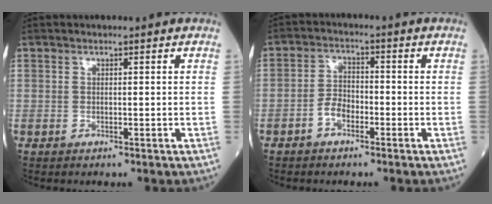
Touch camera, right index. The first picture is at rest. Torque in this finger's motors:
{"motor_torque": [0.12, -0.05, 0.04, 0.01]}